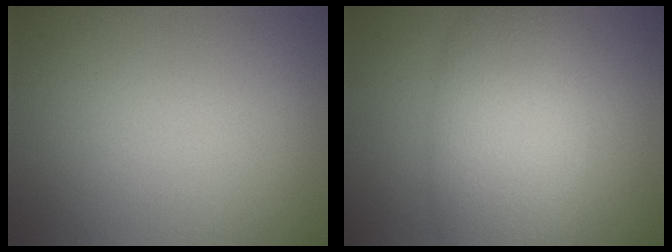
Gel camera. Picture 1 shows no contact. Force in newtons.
{"total": 7.6, "press": 7.5, "slide": 0.6}